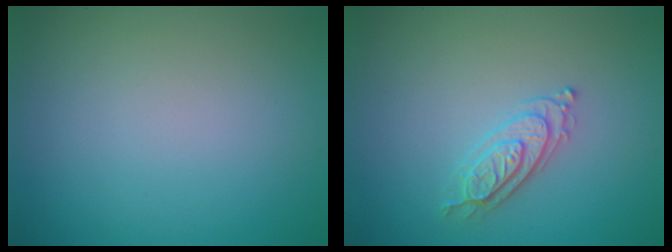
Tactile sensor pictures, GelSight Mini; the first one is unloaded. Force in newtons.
{"total": 2.2, "press": 2.2, "slide": 0.4}